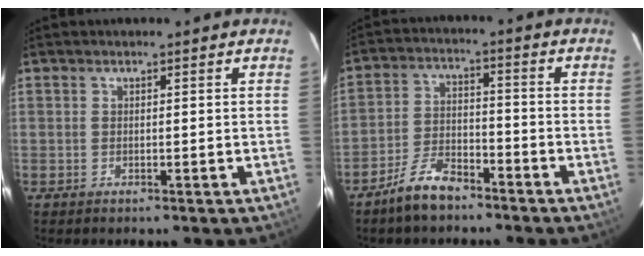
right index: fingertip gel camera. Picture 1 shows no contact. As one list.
[{"total": 7.9, "force": [-6.2, 3.1, 3.8], "torque": [-0.091, 0.007, -0.114]}]